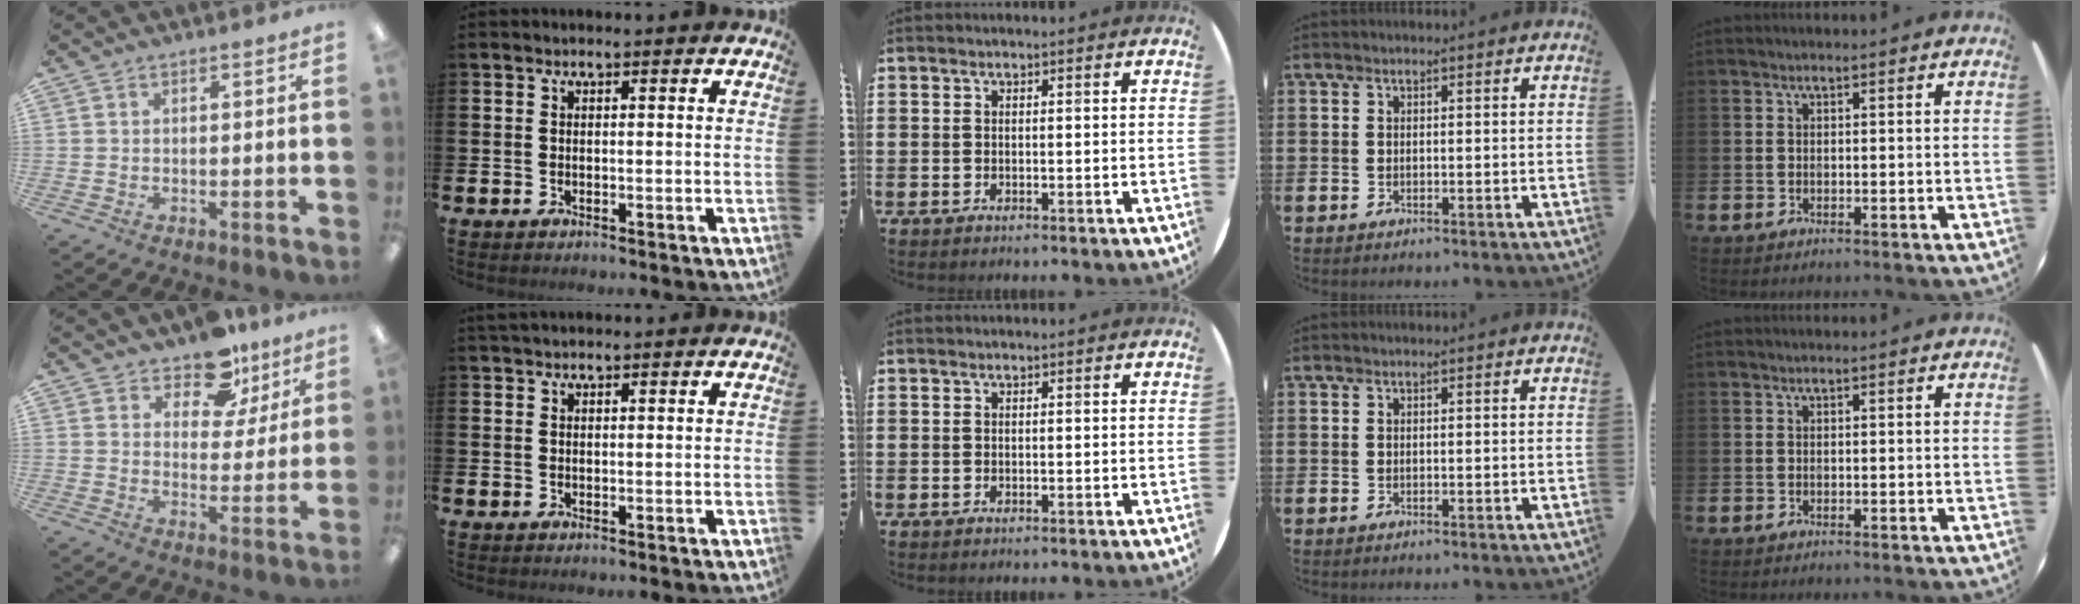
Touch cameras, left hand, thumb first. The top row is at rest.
{"thumb": {"total": 10.3, "force": [7.9, 5.7, 3.5], "torque": [-0.049, -0.052, 0.144]}, "index": {"total": 1.0, "force": [0.9, 0.2, 0.3], "torque": [0.004, -0.002, 0.014]}}